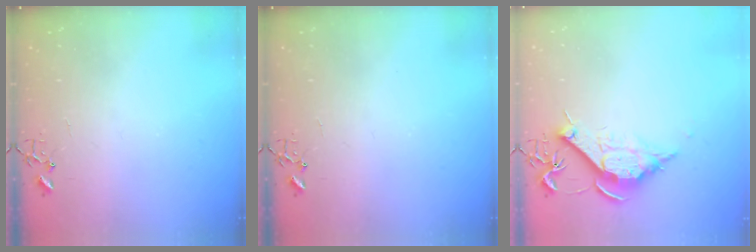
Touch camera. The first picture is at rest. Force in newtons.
{"total": 0.0}
{"total": 10.8, "press": 10.8, "slide": 0.1}